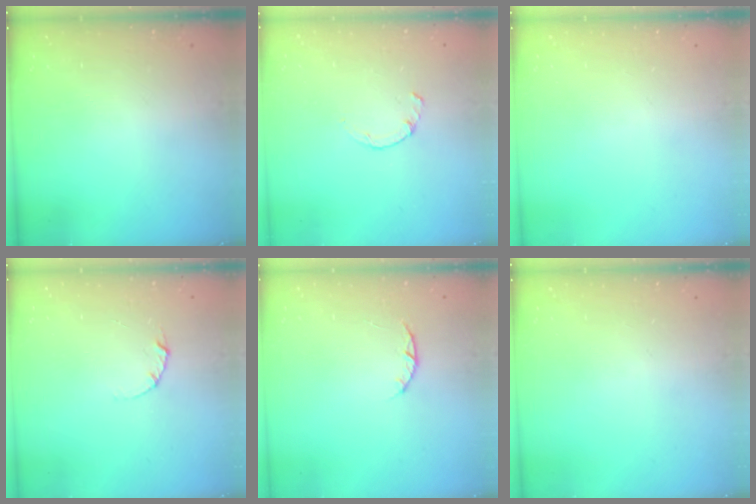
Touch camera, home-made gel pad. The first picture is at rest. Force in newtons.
{"total": 0.9, "press": 0.8, "slide": 0.3}
{"total": 0.0}
{"total": 2.1, "press": 2.1, "slide": 0.1}
{"total": 3.0, "press": 3.0, "slide": 0.4}
{"total": 0.0}